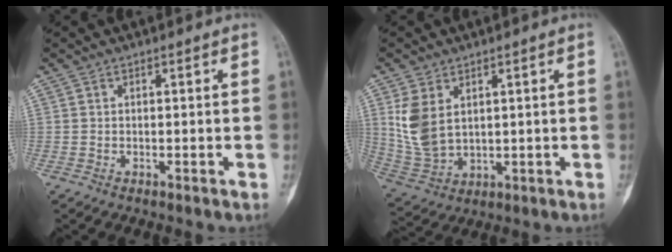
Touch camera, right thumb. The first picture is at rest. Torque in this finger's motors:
{"motor_torque": [-0.04, 0.34, 0.33, -0.10, 0.10]}